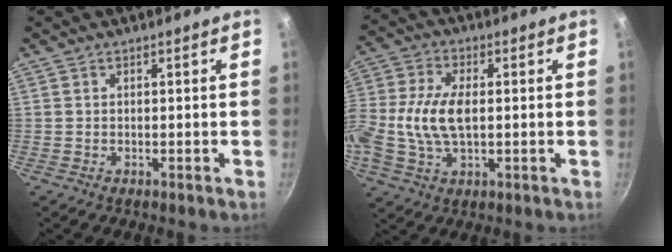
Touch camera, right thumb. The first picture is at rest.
{"total": 11.9, "force": [-0.3, 6.7, 9.8], "torque": [-0.205, 0.017, -0.016]}